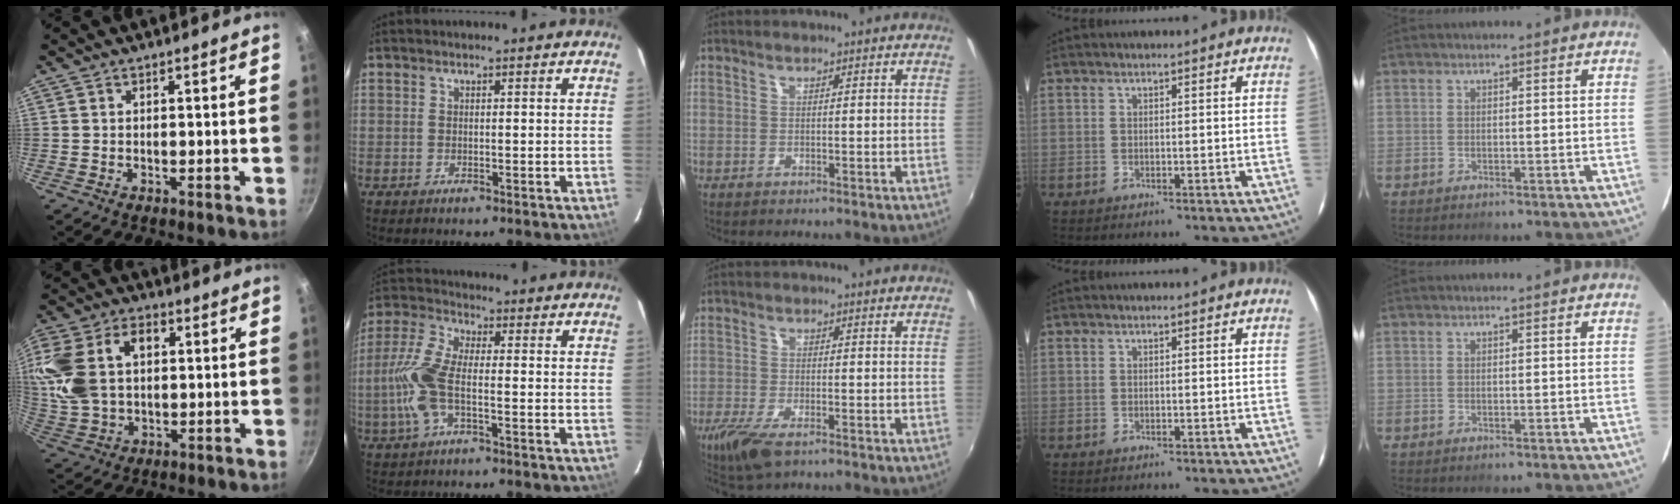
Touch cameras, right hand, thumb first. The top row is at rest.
{"thumb": {"total": 16.5, "force": [3.3, 11.2, 11.6], "torque": [-0.226, 0.016, 0.062]}, "index": {"total": 9.8, "force": [-2.1, 3.3, 9.0], "torque": [-0.212, 0.007, -0.048]}, "middle": {"total": 7.8, "force": [-5.2, 2.6, 5.2], "torque": [-0.129, -0.030, -0.099]}}